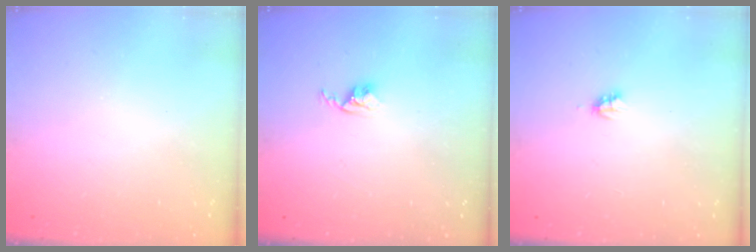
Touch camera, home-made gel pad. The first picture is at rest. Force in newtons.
{"total": 2.9, "press": 2.9, "slide": 0.4}
{"total": 2.7, "press": 2.7, "slide": 0.2}